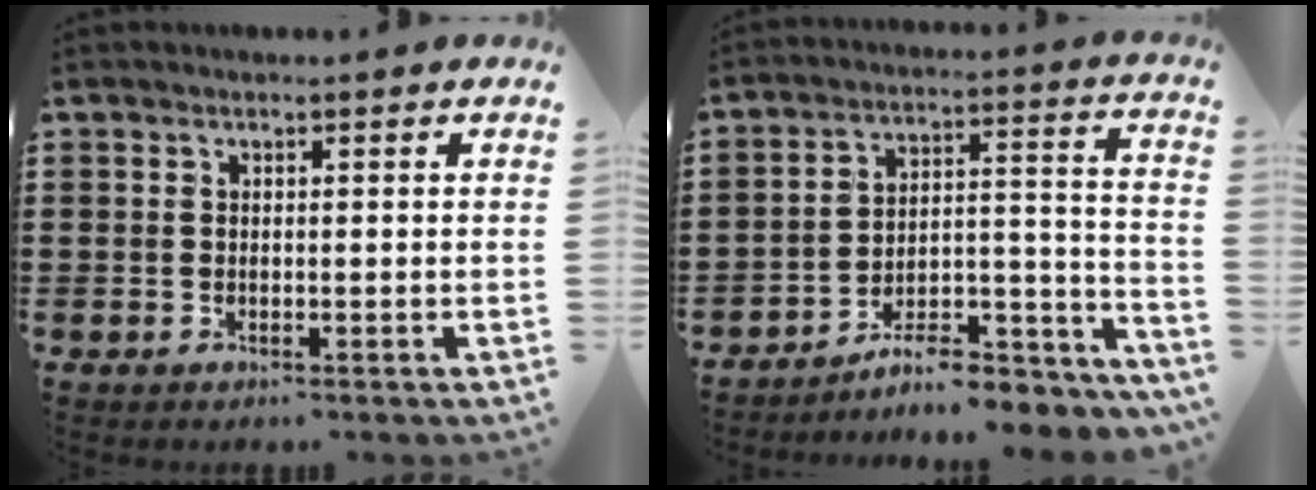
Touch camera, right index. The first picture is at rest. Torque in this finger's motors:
{"motor_torque": [1.23, 0.91, 0.56, 0.08]}